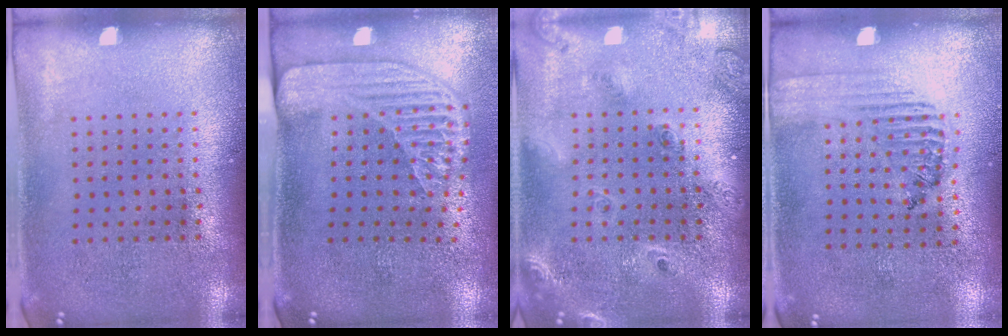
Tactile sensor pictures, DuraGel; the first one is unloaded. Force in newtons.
{"total": 2.3, "press": 1.7, "slide": 1.5}
{"total": 2.0, "press": 1.7, "slide": 1.0}
{"total": 1.4, "press": 1.1, "slide": 0.9}